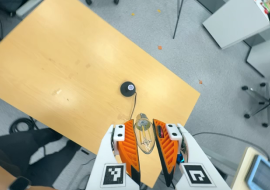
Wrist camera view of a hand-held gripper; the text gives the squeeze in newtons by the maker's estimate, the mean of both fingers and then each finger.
{"total": 14.5, "left": 16.0, "right": 12.9}